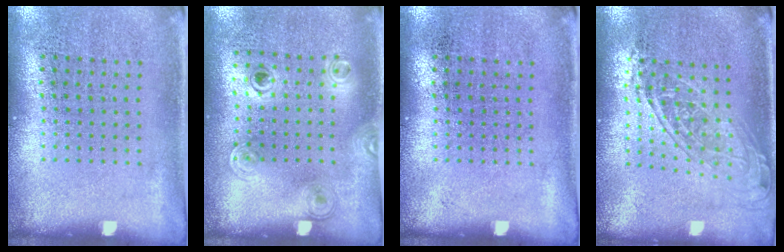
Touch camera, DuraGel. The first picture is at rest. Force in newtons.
{"total": 1.1, "press": 0.9, "slide": 0.6}
{"total": 0.0}
{"total": 1.6, "press": 1.3, "slide": 0.9}